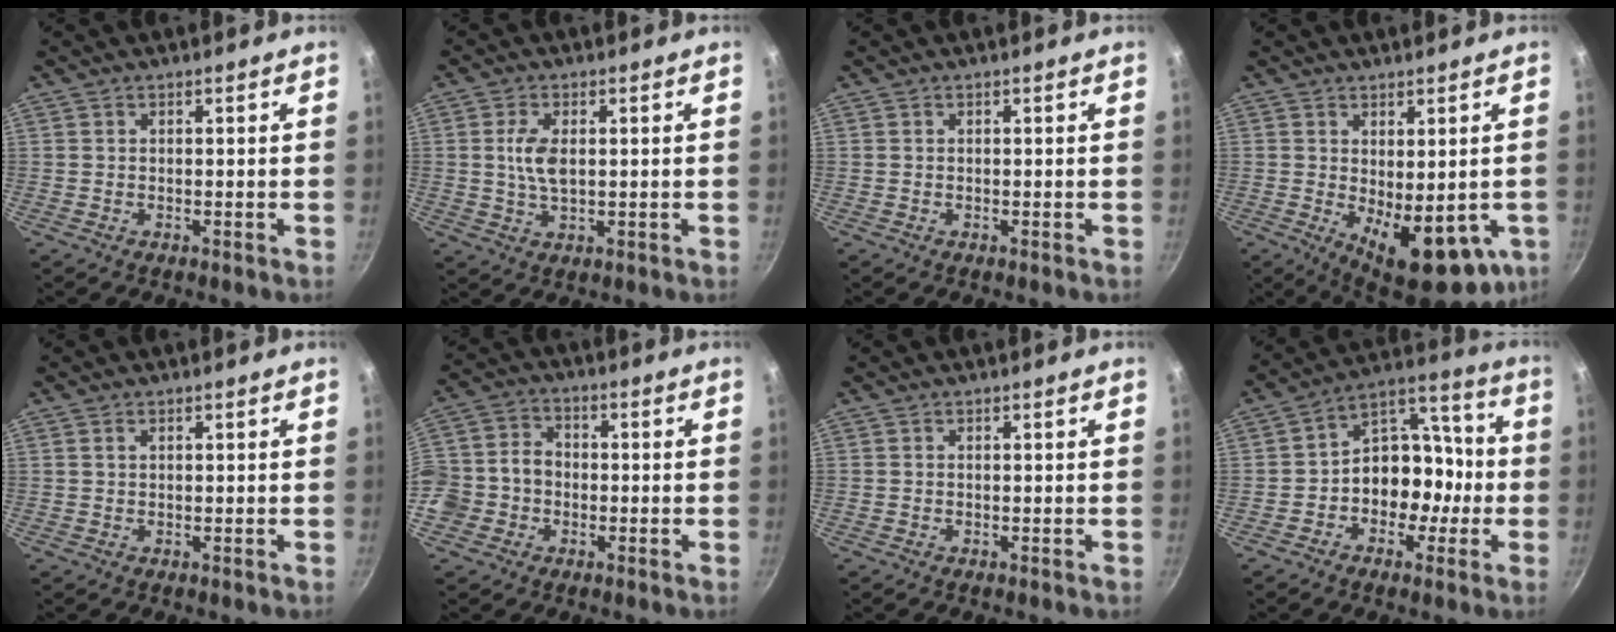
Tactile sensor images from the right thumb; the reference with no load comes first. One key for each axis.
{"total": 5.4, "fx": 0.7, "fy": 2.7, "fz": 4.6, "tx": -0.093, "ty": 0.000, "tz": 0.014}
{"total": 0.0}
{"total": 15.3, "fx": -2.9, "fy": 6.9, "fz": 13.3, "tx": -0.156, "ty": -0.023, "tz": -0.022}
{"total": 0.7, "fx": 0.4, "fy": 0.4, "fz": 0.5, "tx": -0.008, "ty": 0.002, "tz": 0.007}
{"total": 11.8, "fx": -2.8, "fy": 10.0, "fz": 5.6, "tx": -0.099, "ty": 0.038, "tz": -0.064}
{"total": 0.0}
{"total": 12.9, "fx": -3.0, "fy": 10.0, "fz": 7.5, "tx": -0.050, "ty": 0.069, "tz": -0.054}